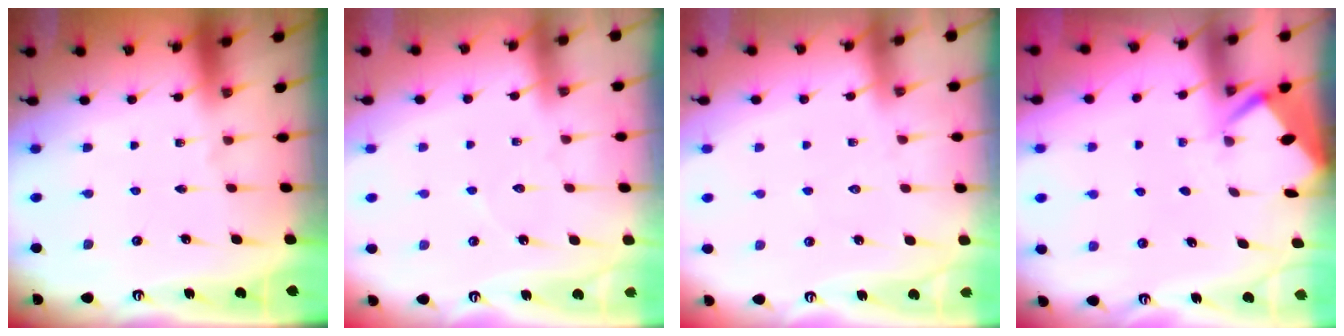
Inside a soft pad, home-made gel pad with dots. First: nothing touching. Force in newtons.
{"total": 2.9, "press": 2.9, "slide": 0.2}
{"total": 4.8, "press": 4.8, "slide": 0.7}
{"total": 2.9, "press": 2.9, "slide": 0.3}